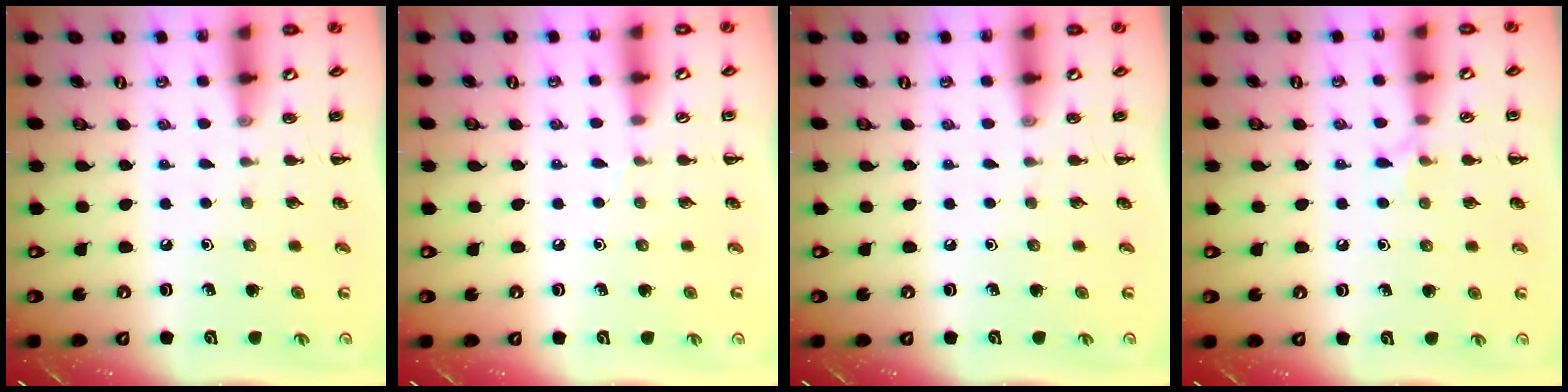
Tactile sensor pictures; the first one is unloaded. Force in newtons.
{"total": 3.0, "press": 2.8, "slide": 1.0}
{"total": 0.0}
{"total": 5.1, "press": 4.8, "slide": 1.8}